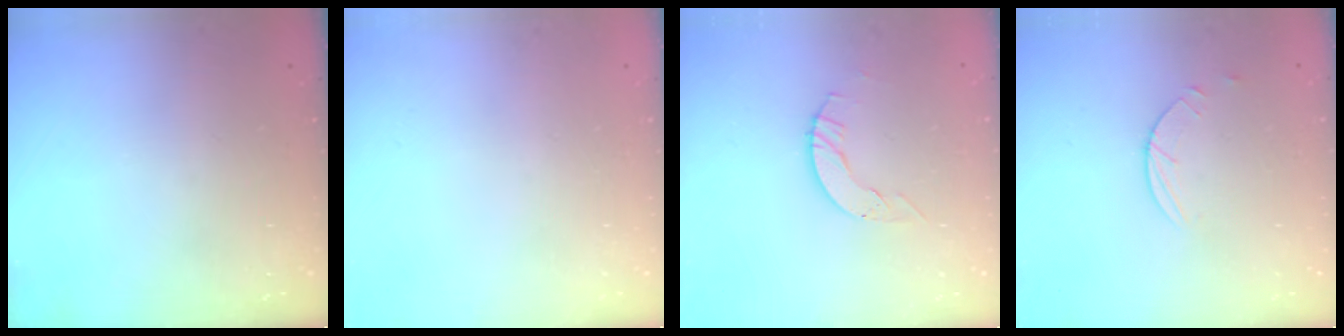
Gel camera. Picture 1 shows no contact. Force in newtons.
{"total": 0.0}
{"total": 4.0, "press": 4.0, "slide": 0.1}
{"total": 2.9, "press": 2.8, "slide": 0.3}